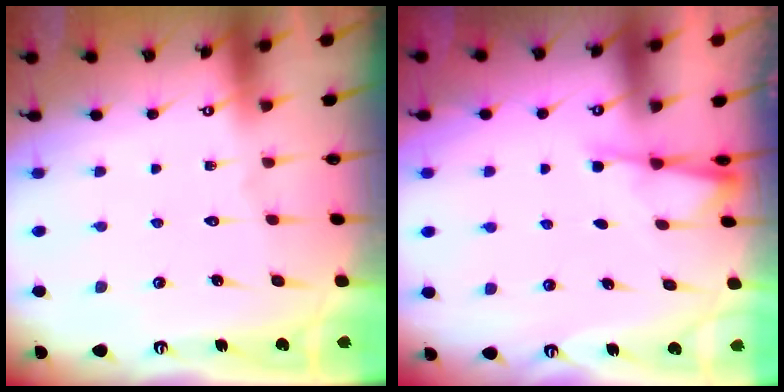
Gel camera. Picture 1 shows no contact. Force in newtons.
{"total": 2.4, "press": 2.4, "slide": 0.4}